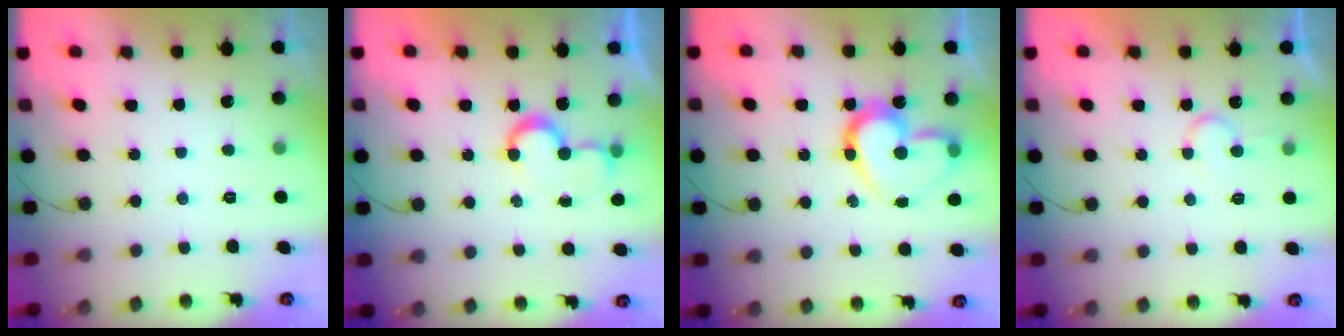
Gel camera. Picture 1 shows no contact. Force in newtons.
{"total": 6.2, "press": 5.7, "slide": 2.4}
{"total": 15.8, "press": 15.7, "slide": 1.5}
{"total": 5.1, "press": 5.1, "slide": 0.4}